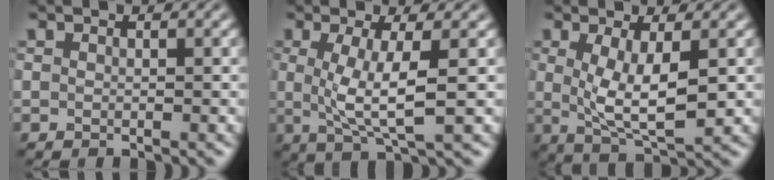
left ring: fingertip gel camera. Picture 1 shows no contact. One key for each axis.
{"total": 5.2, "fx": 0.3, "fy": 1.1, "fz": 5.0, "tx": -0.097, "ty": -0.008, "tz": 0.006}
{"total": 5.6, "fx": 0.4, "fy": 1.8, "fz": 5.3, "tx": -0.104, "ty": -0.012, "tz": 0.013}